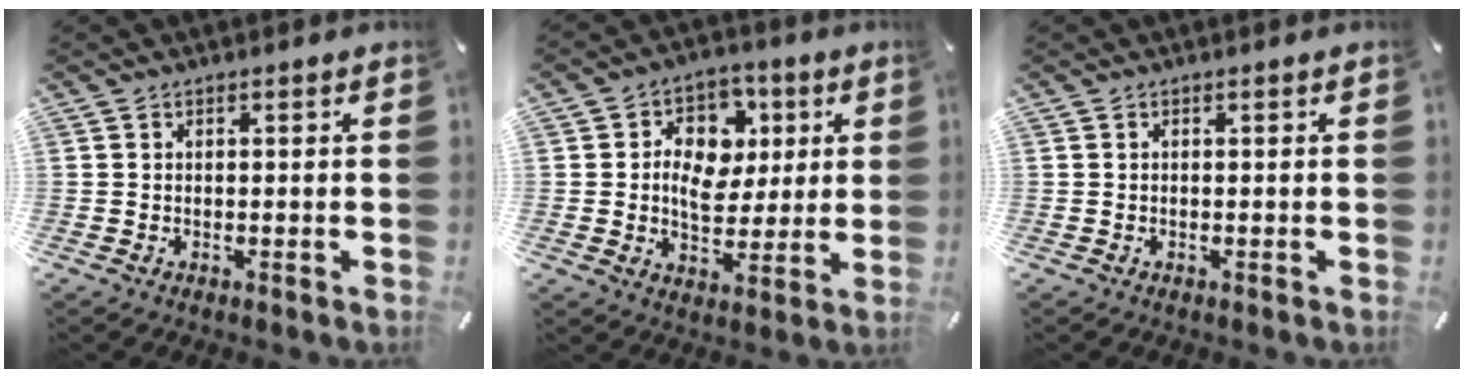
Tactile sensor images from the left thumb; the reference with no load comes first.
{"total": 11.0, "force": [1.3, 9.0, 6.1], "torque": [-0.085, 0.008, 0.026]}
{"total": 0.0}